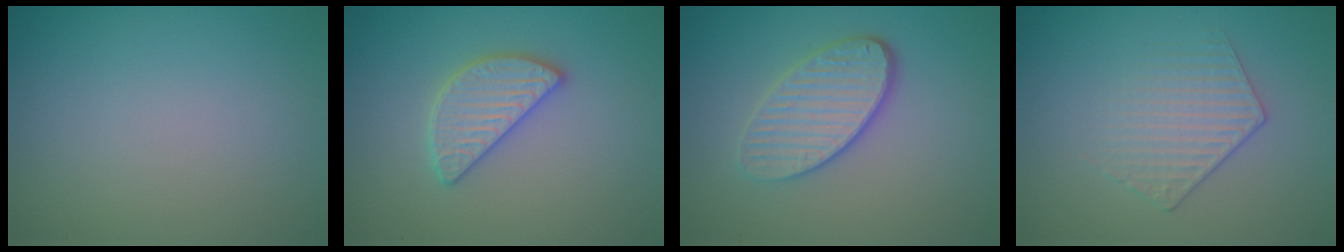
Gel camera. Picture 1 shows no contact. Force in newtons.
{"total": 3.0, "press": 3.0, "slide": 0.2}
{"total": 4.0, "press": 3.3, "slide": 2.4}
{"total": 1.9, "press": 1.4, "slide": 1.3}